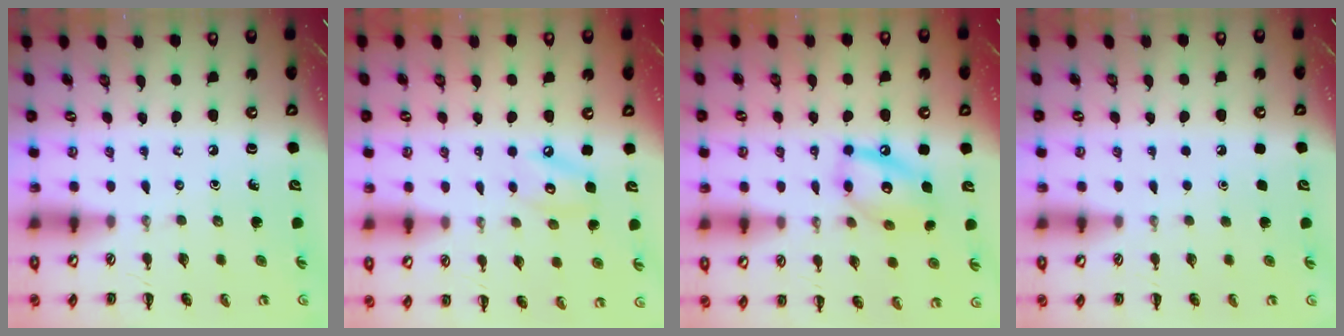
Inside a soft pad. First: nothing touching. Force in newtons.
{"total": 6.2, "press": 6.2, "slide": 0.8}
{"total": 13.2, "press": 13.1, "slide": 1.6}
{"total": 1.6, "press": 1.6, "slide": 0.1}